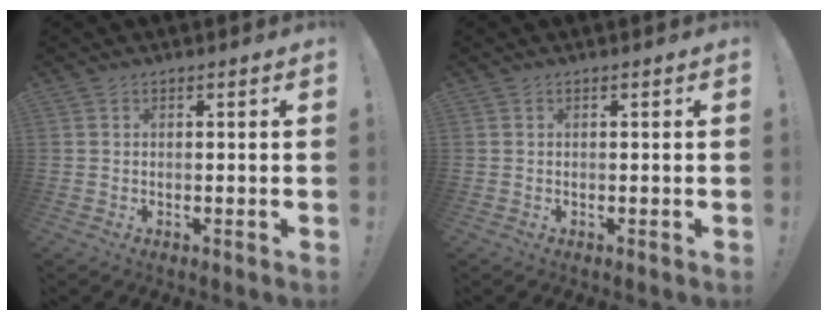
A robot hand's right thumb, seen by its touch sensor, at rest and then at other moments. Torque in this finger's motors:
{"motor_torque": [0.00, 0.00, 0.00, 0.01, 0.00]}